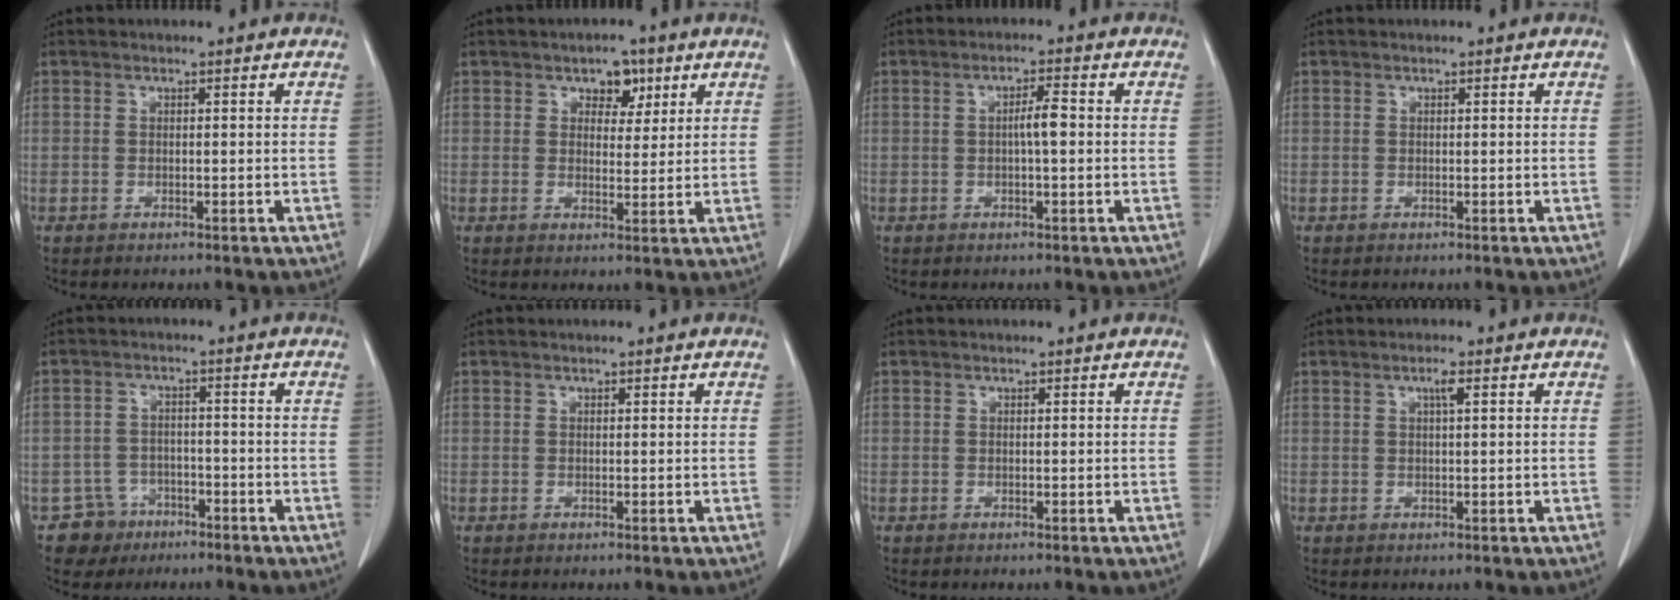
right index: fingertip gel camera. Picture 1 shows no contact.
{"total": 4.1, "force": [2.2, 2.6, 2.3], "torque": [-0.023, 0.006, 0.033]}
{"total": 2.9, "force": [-0.1, 0.3, 2.9], "torque": [-0.051, 0.003, -0.002]}
{"total": 0.0}
{"total": 5.2, "force": [-3.1, 4.1, -0.4], "torque": [0.012, 0.013, -0.049]}
{"total": 0.0}
{"total": 0.0}
{"total": 1.6, "force": [0.7, 0.0, 1.4], "torque": [-0.026, 0.001, 0.011]}